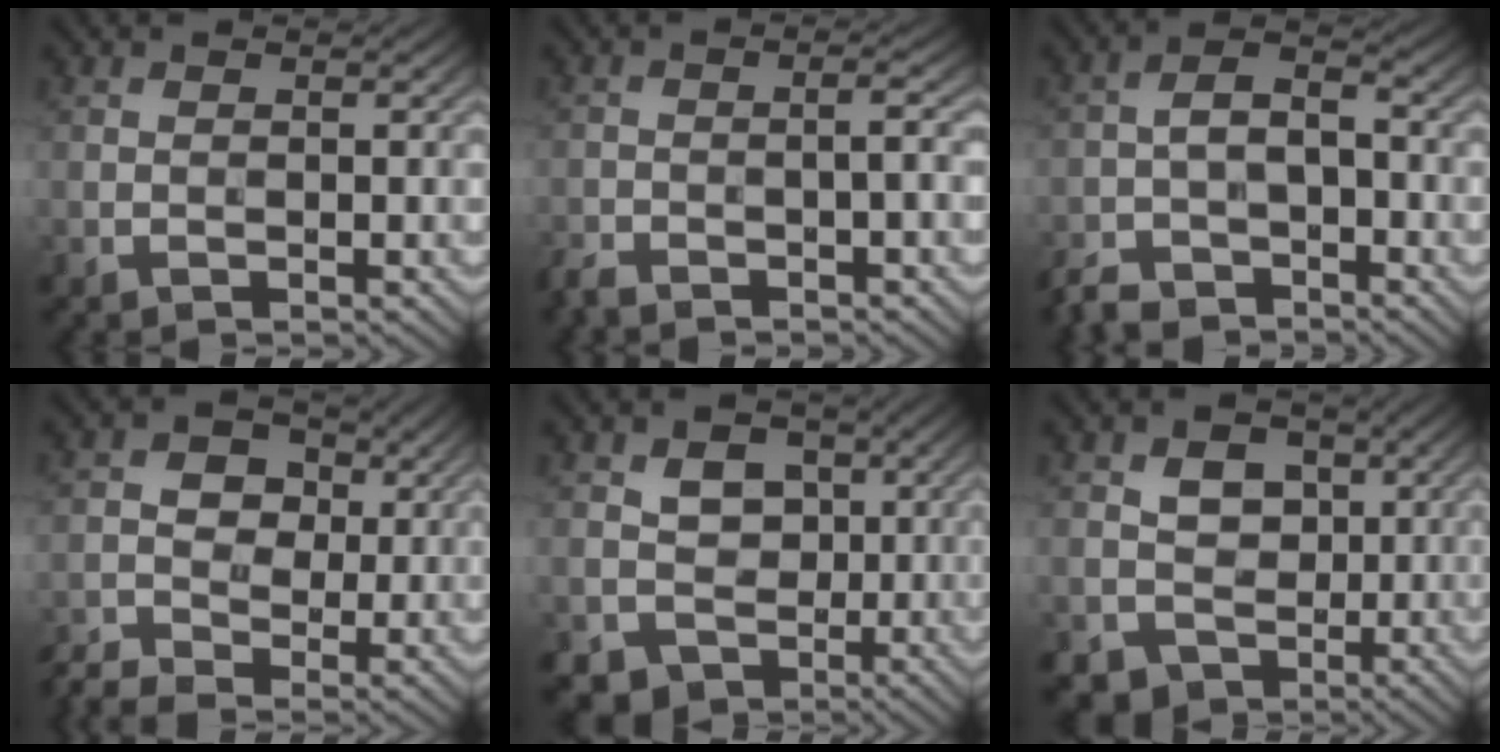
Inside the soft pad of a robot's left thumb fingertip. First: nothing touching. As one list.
[{"total": 3.7, "force": [-2.7, 0.7, 2.4], "torque": [-0.037, 0.001, -0.057]}, {"total": 6.1, "force": [-4.4, 2.9, 3.1], "torque": [-0.060, -0.002, -0.095]}, {"total": 4.3, "force": [-1.4, 3.5, 2.2], "torque": [-0.048, 0.005, -0.035]}, {"total": 6.5, "force": [-0.3, 5.7, 3.0], "torque": [-0.044, -0.005, -0.017]}, {"total": 6.2, "force": [-0.1, 5.5, 2.9], "torque": [-0.044, -0.001, -0.013]}]